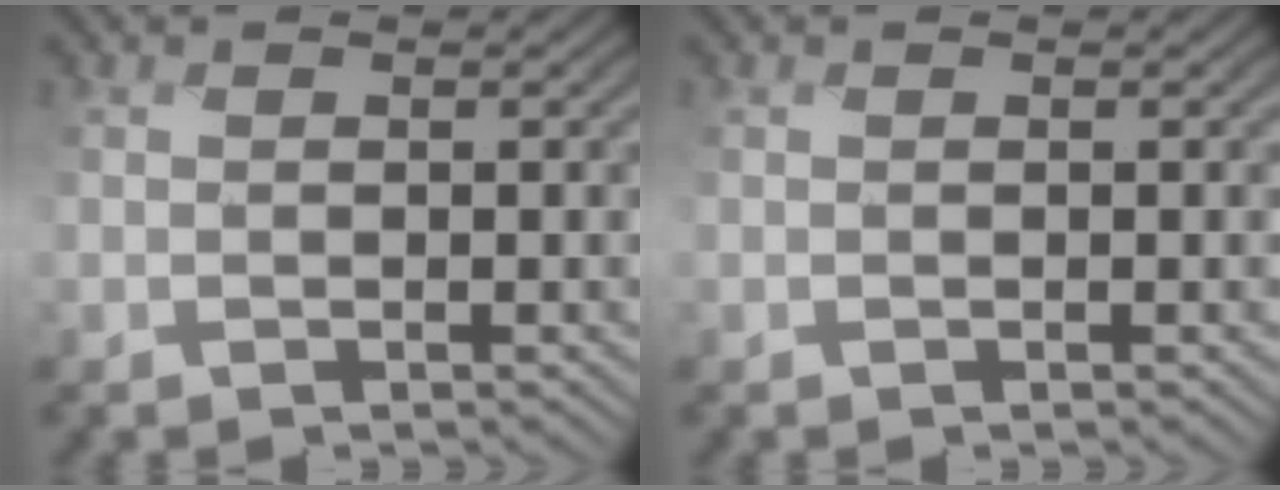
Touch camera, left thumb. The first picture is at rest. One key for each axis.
{"total": 0.0}